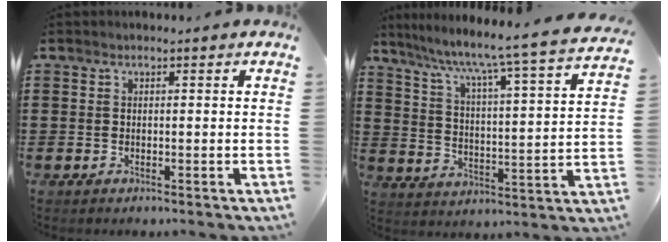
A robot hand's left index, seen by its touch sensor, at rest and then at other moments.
{"total": 5.8, "force": [4.8, -0.9, 3.1], "torque": [-0.075, -0.056, 0.064]}